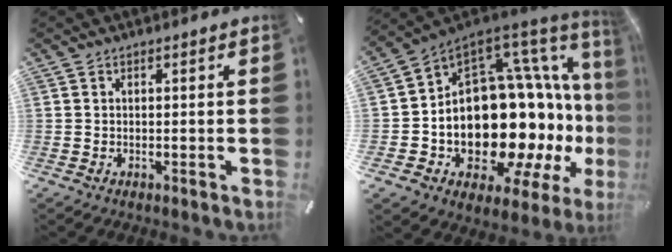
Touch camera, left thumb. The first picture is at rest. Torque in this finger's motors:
{"motor_torque": [1.71, 2.77, 2.77, 0.00, 0.65]}